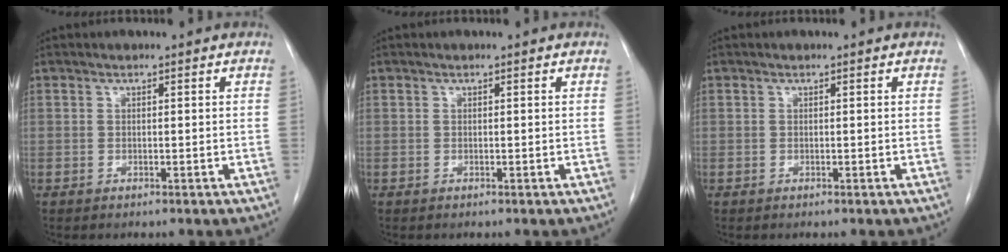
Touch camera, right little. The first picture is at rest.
{"total": 0.0}
{"total": 0.0}